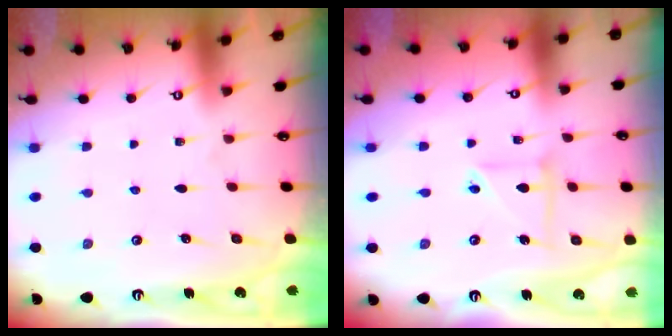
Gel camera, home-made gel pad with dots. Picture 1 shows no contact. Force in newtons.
{"total": 4.7, "press": 4.7, "slide": 0.5}